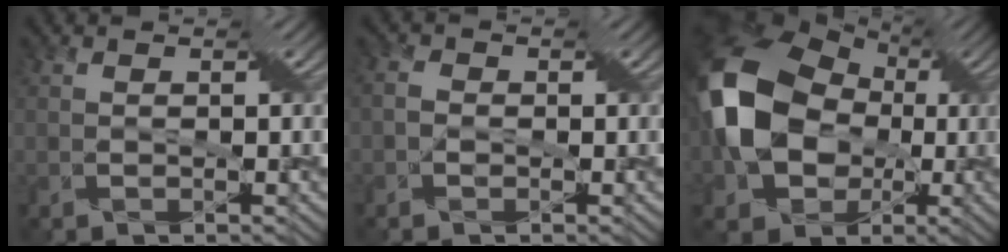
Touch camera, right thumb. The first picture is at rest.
{"total": 1.9, "force": [-0.5, 1.6, 0.9], "torque": [-0.013, 0.005, -0.020]}
{"total": 15.8, "force": [-0.1, 12.3, 9.9], "torque": [-0.218, -0.014, -0.005]}